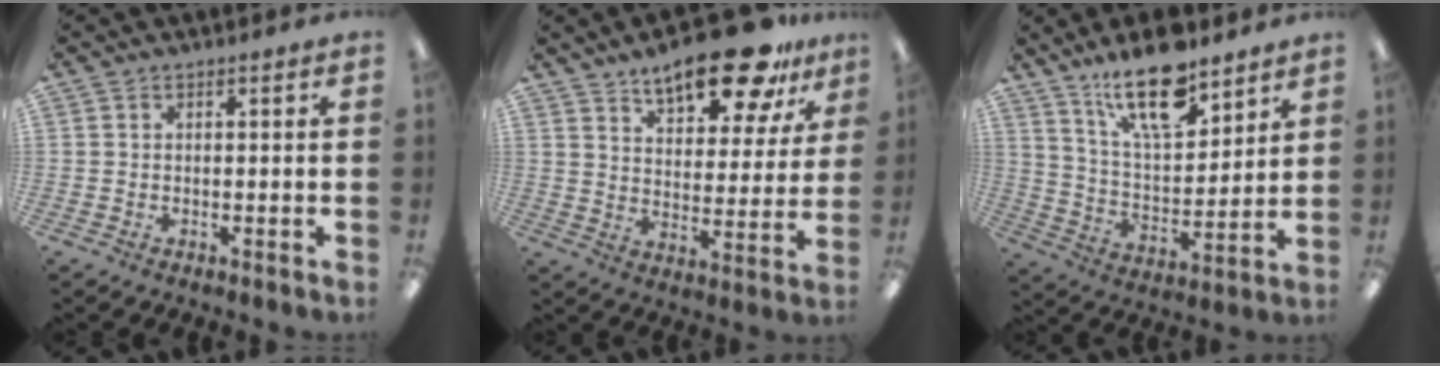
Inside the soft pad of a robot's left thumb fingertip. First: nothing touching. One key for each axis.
{"total": 17.1, "fx": 12.5, "fy": 6.2, "fz": 9.9, "tx": -0.140, "ty": -0.071, "tz": 0.207}
{"total": 17.9, "fx": 12.8, "fy": 6.4, "fz": 10.7, "tx": -0.186, "ty": -0.065, "tz": 0.217}